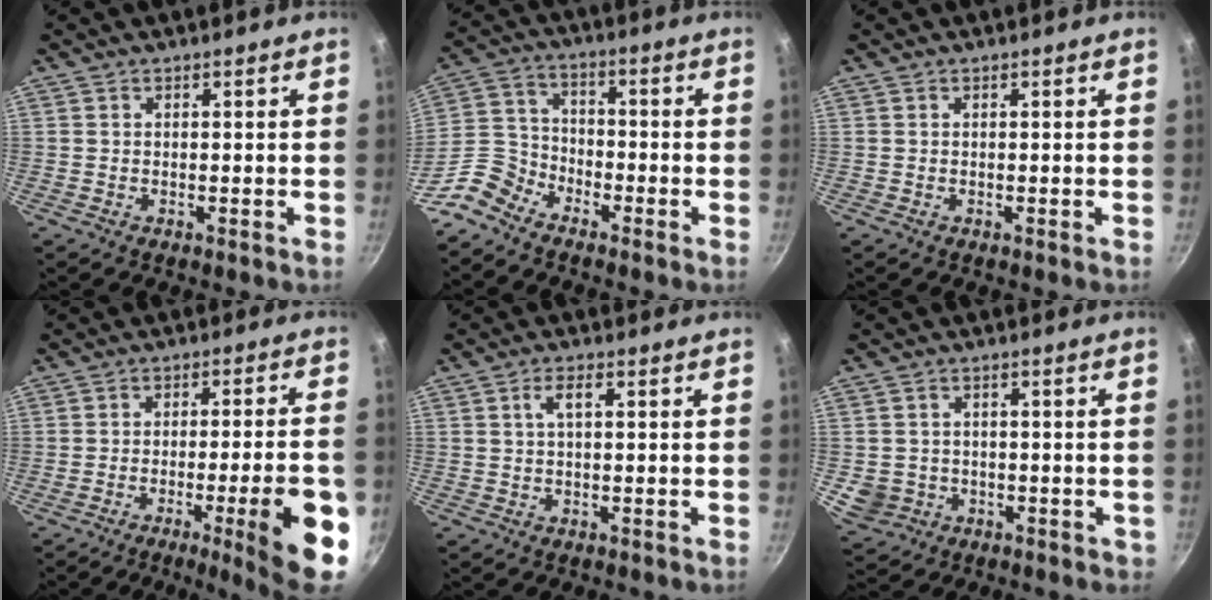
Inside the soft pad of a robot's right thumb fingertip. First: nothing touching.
{"total": 8.1, "force": [-6.1, 4.6, 2.8], "torque": [-0.039, 0.054, -0.143]}
{"total": 0.0}
{"total": 15.8, "force": [-5.6, 2.5, 14.5], "torque": [-0.180, 0.020, -0.069]}
{"total": 2.7, "force": [0.6, 1.0, 2.5], "torque": [-0.051, 0.010, 0.013]}
{"total": 5.7, "force": [-1.0, 5.3, 2.1], "torque": [-0.019, 0.012, 0.003]}